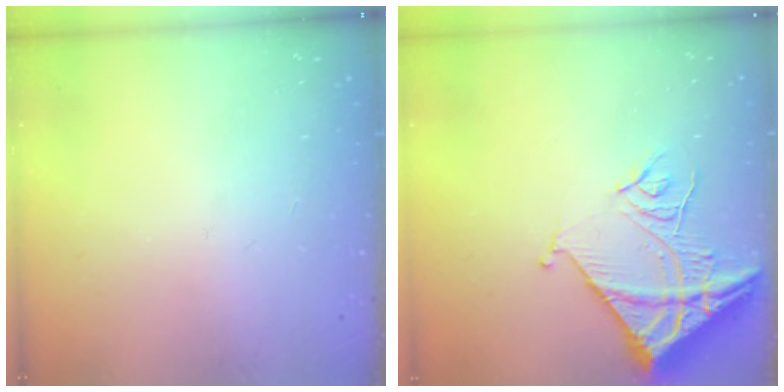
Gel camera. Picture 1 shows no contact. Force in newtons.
{"total": 14.2, "press": 14.2, "slide": 1.2}